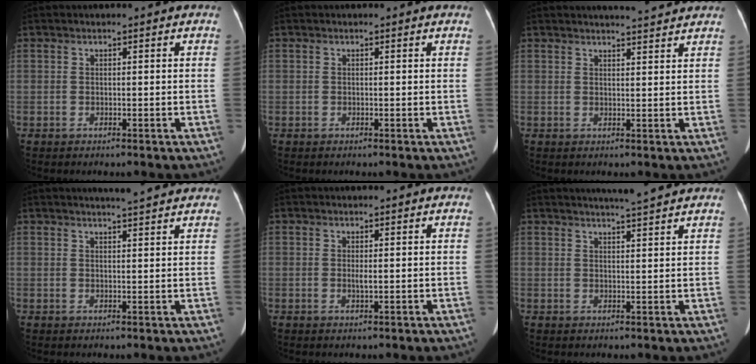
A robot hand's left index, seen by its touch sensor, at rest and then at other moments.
{"total": 0.0}
{"total": 5.9, "force": [5.6, -0.1, 1.8], "torque": [-0.029, 0.010, 0.066]}
{"total": 5.7, "force": [5.2, 0.3, 2.5], "torque": [-0.038, 0.013, 0.063]}
{"total": 0.9, "force": [0.0, 0.1, 0.9], "torque": [-0.020, -0.003, 0.002]}
{"total": 6.0, "force": [5.4, -0.4, 2.6], "torque": [-0.045, 0.009, 0.073]}